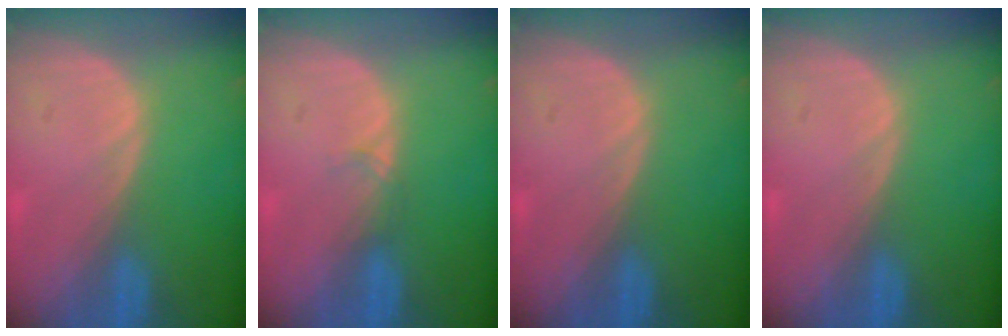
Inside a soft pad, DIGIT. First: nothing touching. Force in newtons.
{"total": 0.9, "press": 0.8, "slide": 0.2}
{"total": 0.0}
{"total": 0.0}